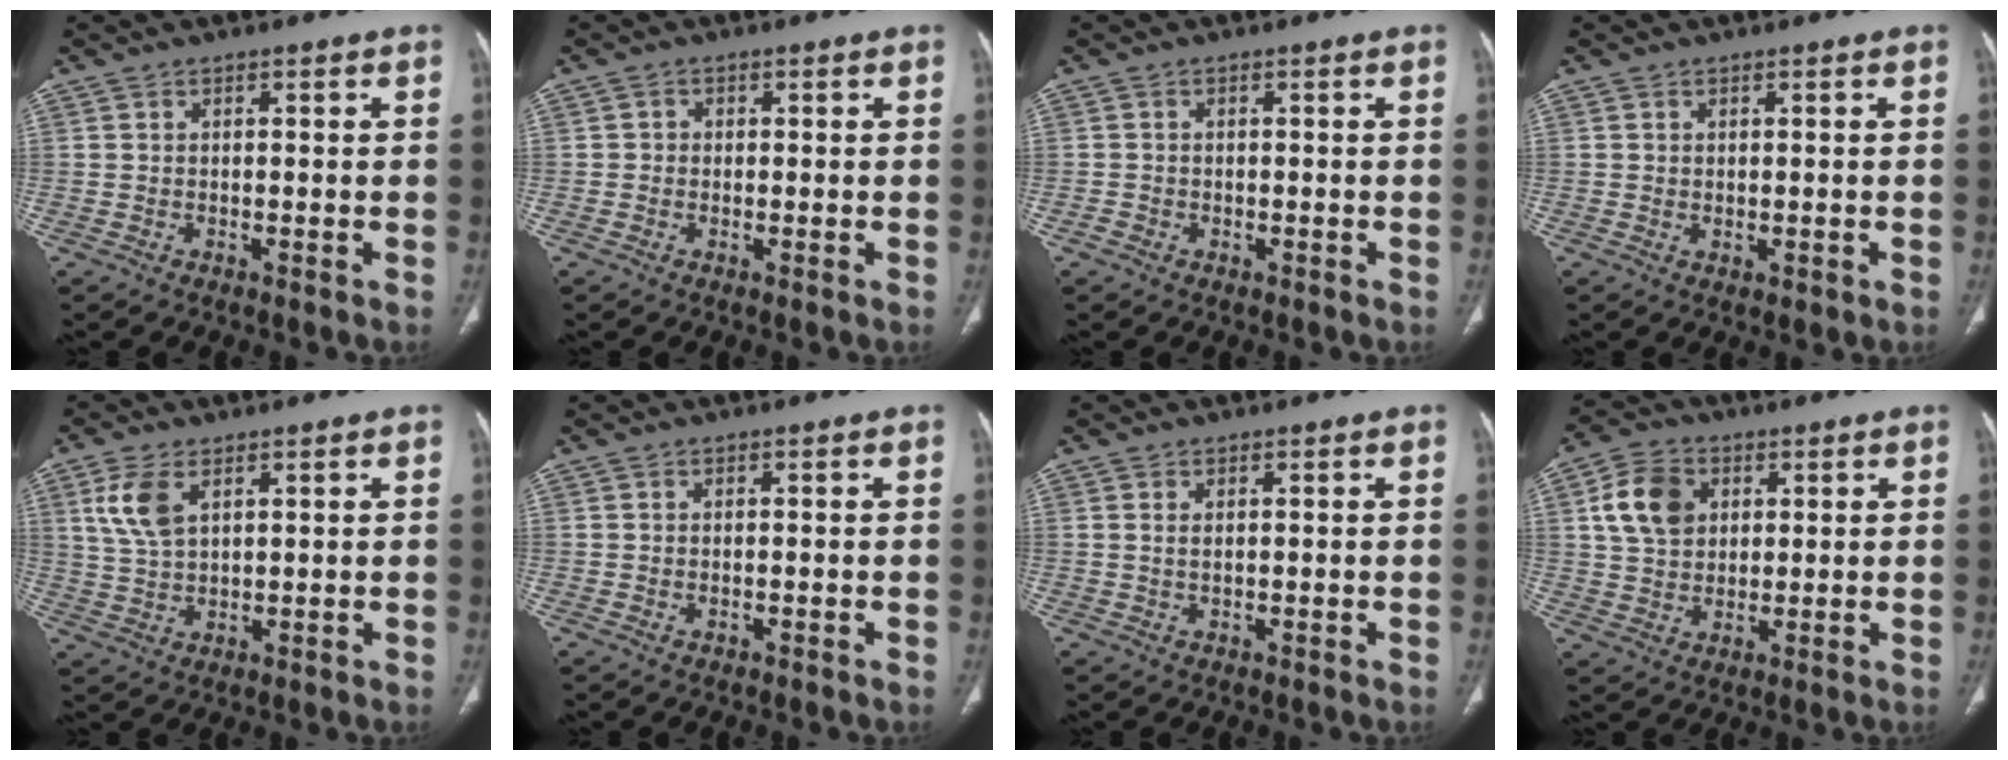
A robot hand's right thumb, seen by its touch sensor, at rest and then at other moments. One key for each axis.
{"total": 1.1, "fx": -0.1, "fy": 1.0, "fz": 0.3, "tx": 0.001, "ty": 0.003, "tz": -0.003}
{"total": 0.9, "fx": -0.5, "fy": 0.8, "fz": 0.2, "tx": -0.004, "ty": 0.003, "tz": -0.010}
{"total": 1.2, "fx": -0.1, "fy": 0.7, "fz": 1.0, "tx": -0.015, "ty": -0.005, "tz": 0.004}
{"total": 6.9, "fx": 3.0, "fy": 3.7, "fz": 5.1, "tx": -0.111, "ty": -0.004, "tz": 0.066}
{"total": 0.6, "fx": -0.2, "fy": 0.4, "fz": 0.4, "tx": -0.011, "ty": 0.002, "tz": 0.001}
{"total": 1.3, "fx": 0.4, "fy": 0.6, "fz": 1.0, "tx": -0.025, "ty": 0.000, "tz": 0.013}
{"total": 9.7, "fx": 2.9, "fy": 7.4, "fz": 5.7, "tx": -0.088, "ty": -0.002, "tz": 0.054}